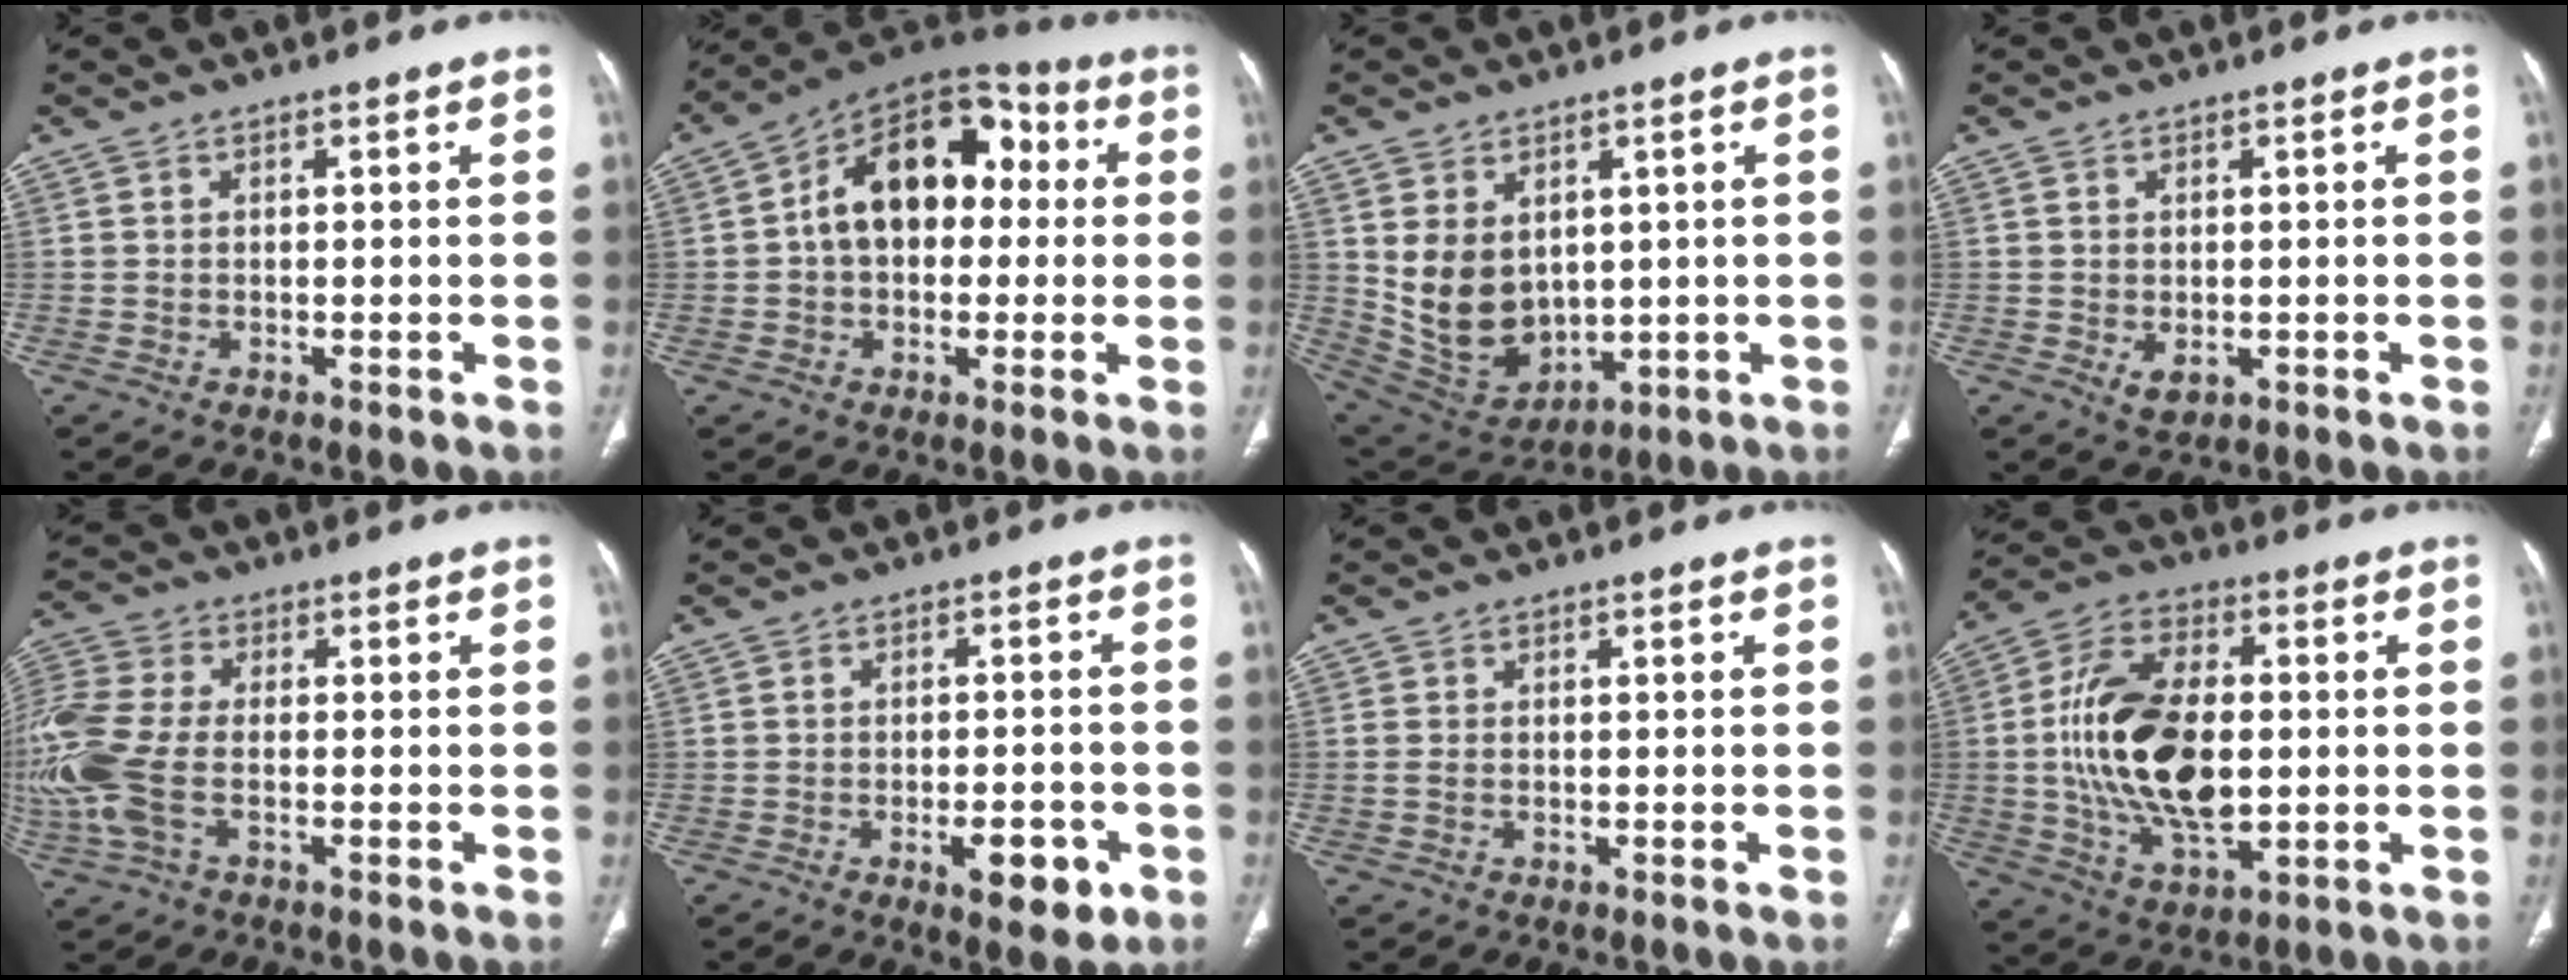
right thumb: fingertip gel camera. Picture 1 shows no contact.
{"total": 16.9, "force": [1.8, 11.3, 12.5], "torque": [-0.153, 0.045, 0.018]}
{"total": 12.4, "force": [1.8, 9.2, 8.0], "torque": [-0.121, -0.016, 0.072]}
{"total": 2.4, "force": [-0.3, 1.6, 1.7], "torque": [-0.028, -0.005, 0.003]}
{"total": 14.8, "force": [-2.7, 8.4, 11.9], "torque": [-0.313, 0.010, -0.050]}
{"total": 7.5, "force": [-3.1, 3.1, 6.0], "torque": [-0.072, 0.007, -0.039]}
{"total": 1.1, "force": [-0.2, 0.6, 0.9], "torque": [-0.027, 0.002, -0.002]}
{"total": 19.6, "force": [-0.2, 10.6, 16.4], "torque": [-0.310, 0.005, 0.001]}